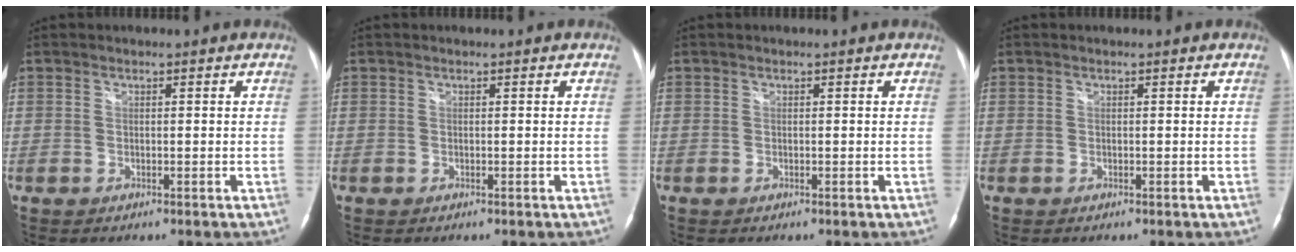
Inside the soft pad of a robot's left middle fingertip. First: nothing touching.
{"total": 0.0}
{"total": 0.0}
{"total": 0.0}